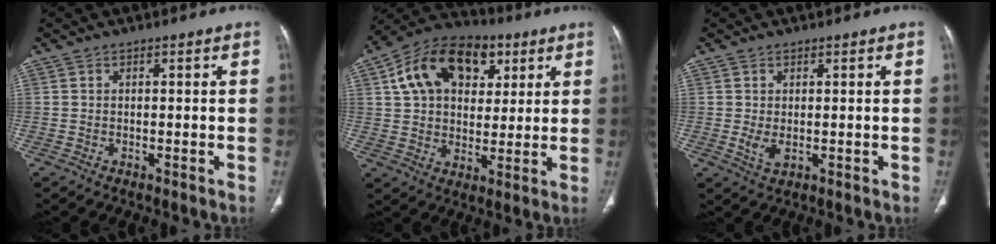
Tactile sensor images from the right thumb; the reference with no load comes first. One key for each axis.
{"total": 18.9, "fx": 7.1, "fy": 12.6, "fz": 12.1, "tx": -0.174, "ty": 0.005, "tz": 0.112}
{"total": 2.6, "fx": 0.0, "fy": 1.4, "fz": 2.3, "tx": -0.043, "ty": -0.008, "tz": 0.007}